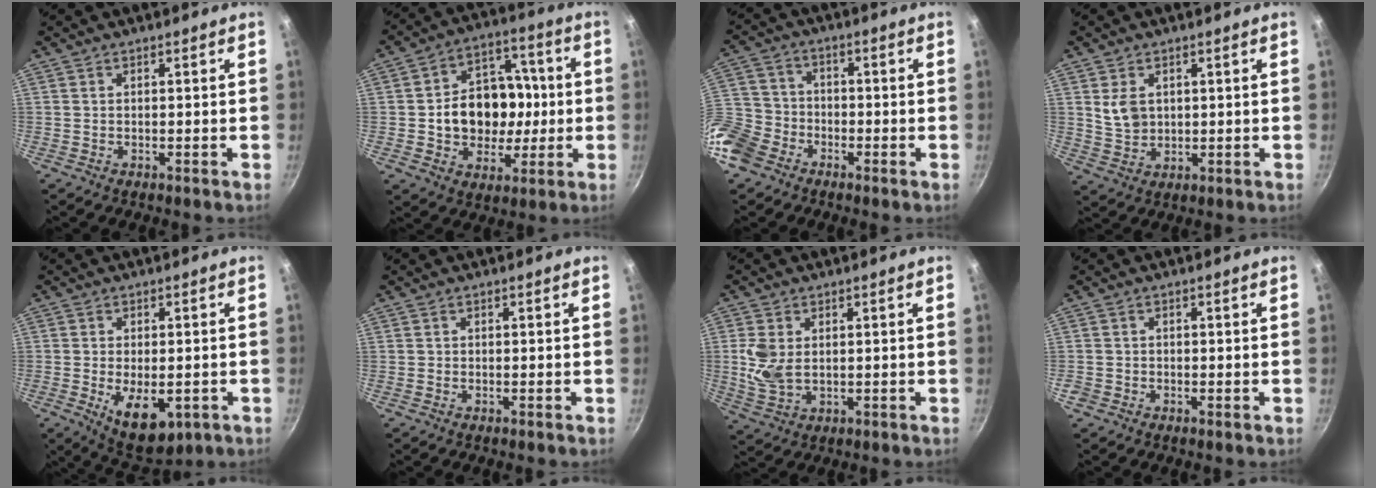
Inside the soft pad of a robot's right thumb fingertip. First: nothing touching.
{"total": 15.7, "force": [-0.5, 11.9, 10.2], "torque": [-0.106, 0.034, -0.003]}
{"total": 11.5, "force": [-6.6, 8.4, 4.3], "torque": [-0.093, 0.036, -0.137]}
{"total": 4.8, "force": [1.4, 3.5, 2.9], "torque": [-0.042, -0.010, 0.036]}
{"total": 9.5, "force": [-2.8, 5.0, 7.6], "torque": [-0.108, -0.008, -0.030]}
{"total": 0.0}
{"total": 6.4, "force": [0.8, 4.2, 4.9], "torque": [-0.107, -0.005, 0.024]}
{"total": 1.3, "force": [-0.7, 1.1, 0.2], "torque": [0.001, 0.003, -0.017]}